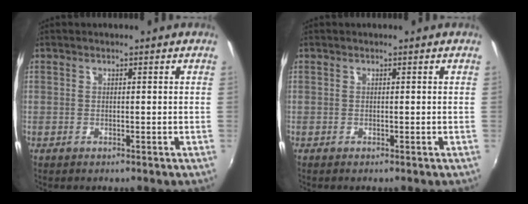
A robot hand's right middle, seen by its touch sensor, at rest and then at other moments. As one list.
[{"total": 0.0}]